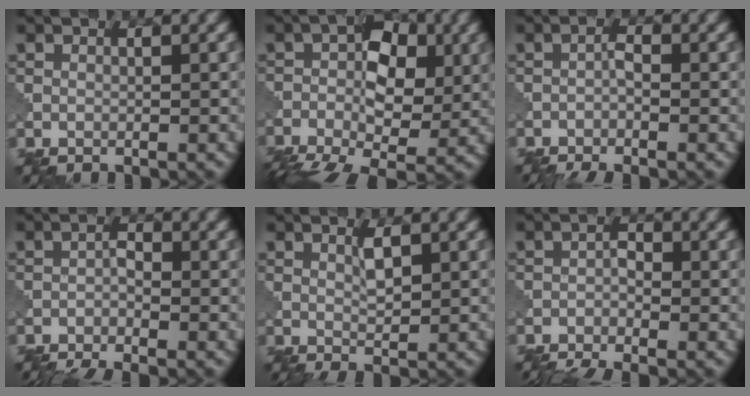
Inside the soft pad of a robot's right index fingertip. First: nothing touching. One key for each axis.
{"total": 9.9, "fx": -2.1, "fy": 5.8, "fz": 7.8, "tx": -0.119, "ty": -0.003, "tz": -0.042}
{"total": 2.8, "fx": -1.8, "fy": 0.5, "fz": 2.0, "tx": -0.041, "ty": -0.003, "tz": -0.042}
{"total": 3.6, "fx": -2.7, "fy": 0.9, "fz": 2.3, "tx": -0.041, "ty": -0.009, "tz": -0.059}
{"total": 1.8, "fx": 0.5, "fy": 0.2, "fz": 1.7, "tx": -0.032, "ty": 0.000, "tz": 0.008}
{"total": 4.2, "fx": -3.0, "fy": 1.3, "fz": 2.6, "tx": -0.045, "ty": -0.011, "tz": -0.065}